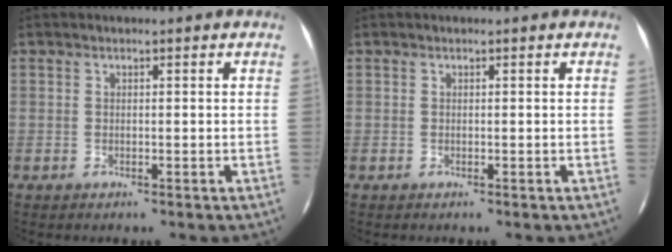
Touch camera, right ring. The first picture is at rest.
{"total": 0.0}